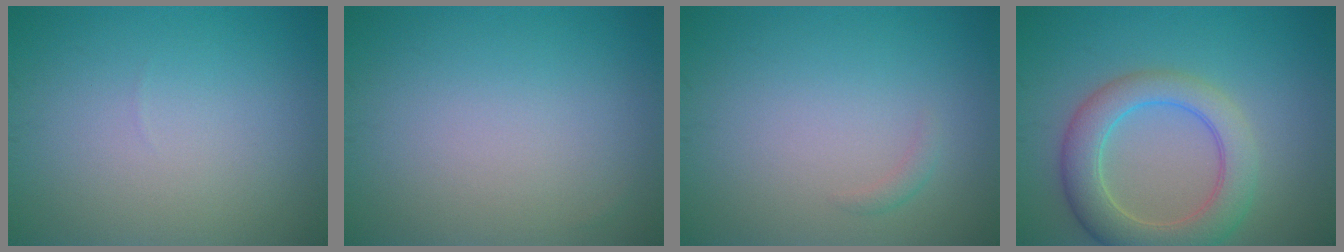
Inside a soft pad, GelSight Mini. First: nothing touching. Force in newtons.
{"total": 0.0}
{"total": 0.8, "press": 0.8, "slide": 0.0}
{"total": 6.0, "press": 6.0, "slide": 0.3}